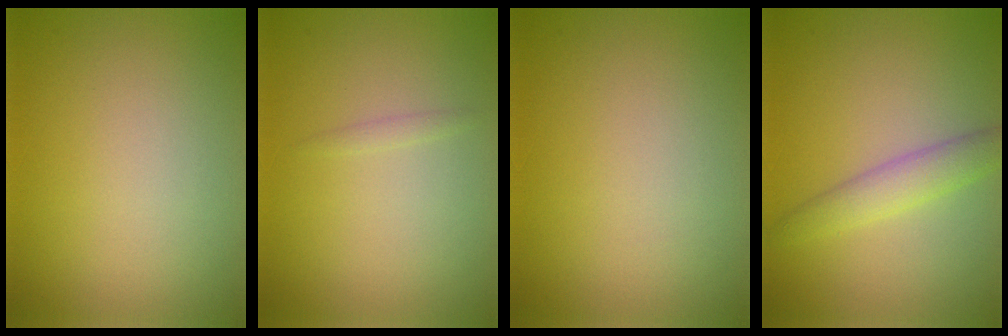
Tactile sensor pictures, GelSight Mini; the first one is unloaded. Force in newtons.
{"total": 0.6, "press": 0.6, "slide": 0.0}
{"total": 0.0}
{"total": 2.7, "press": 2.7, "slide": 0.1}